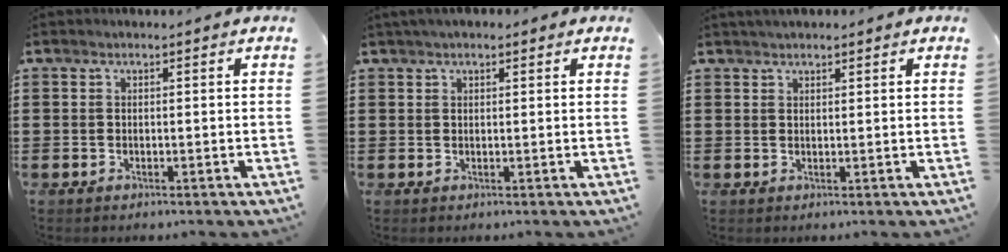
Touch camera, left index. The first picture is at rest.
{"total": 1.6, "force": [1.2, 0.6, 0.9], "torque": [-0.019, 0.004, 0.022]}
{"total": 1.4, "force": [1.3, 0.3, 0.3], "torque": [-0.008, 0.003, 0.025]}